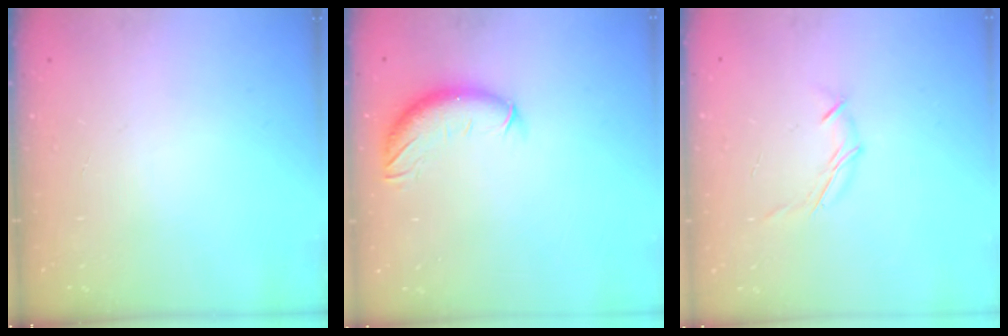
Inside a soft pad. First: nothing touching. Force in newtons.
{"total": 10.2, "press": 10.0, "slide": 2.1}
{"total": 5.7, "press": 5.6, "slide": 0.7}